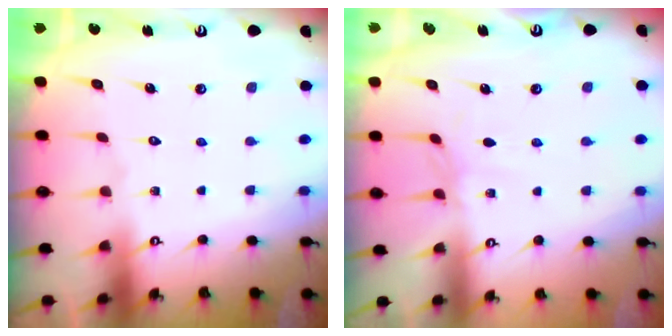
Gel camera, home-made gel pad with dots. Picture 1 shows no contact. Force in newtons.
{"total": 2.1, "press": 2.1, "slide": 0.5}